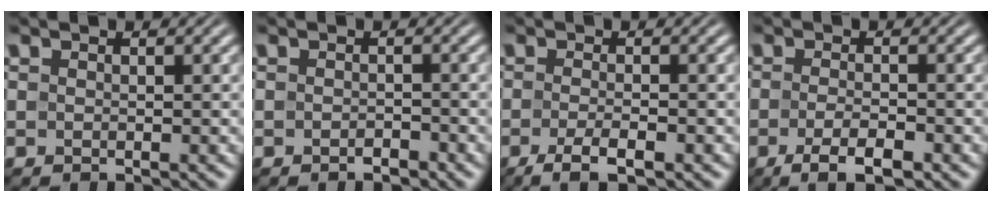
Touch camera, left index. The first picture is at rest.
{"total": 1.0, "force": [-0.7, 0.4, 0.6], "torque": [-0.010, 0.001, -0.012]}
{"total": 3.6, "force": [-1.8, 0.9, 2.9], "torque": [-0.054, -0.005, -0.037]}
{"total": 3.8, "force": [-1.9, 1.0, 3.1], "torque": [-0.059, -0.003, -0.036]}